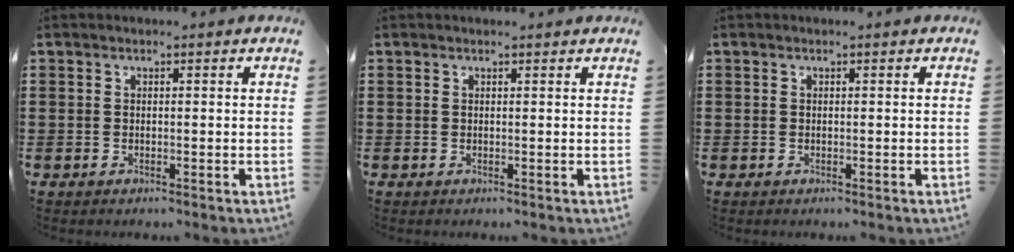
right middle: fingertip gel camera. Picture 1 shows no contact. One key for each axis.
{"total": 0.0}
{"total": 0.6, "fx": -0.3, "fy": 0.5, "fz": -0.1, "tx": 0.003, "ty": 0.004, "tz": -0.007}